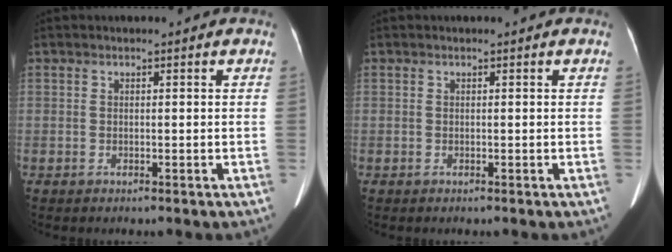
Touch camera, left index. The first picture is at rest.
{"total": 0.0}